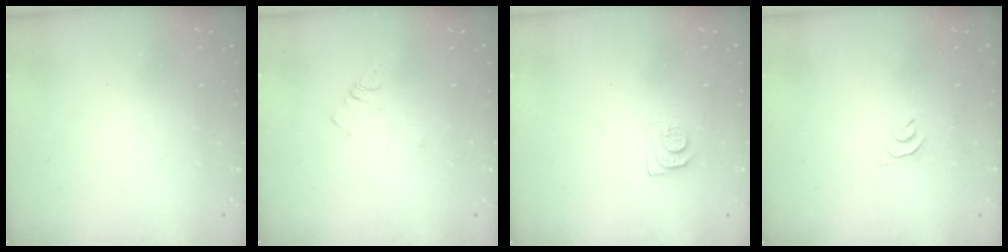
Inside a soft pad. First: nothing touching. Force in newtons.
{"total": 3.1, "press": 3.1, "slide": 0.5}
{"total": 7.3, "press": 7.2, "slide": 0.8}
{"total": 3.3, "press": 3.2, "slide": 0.5}